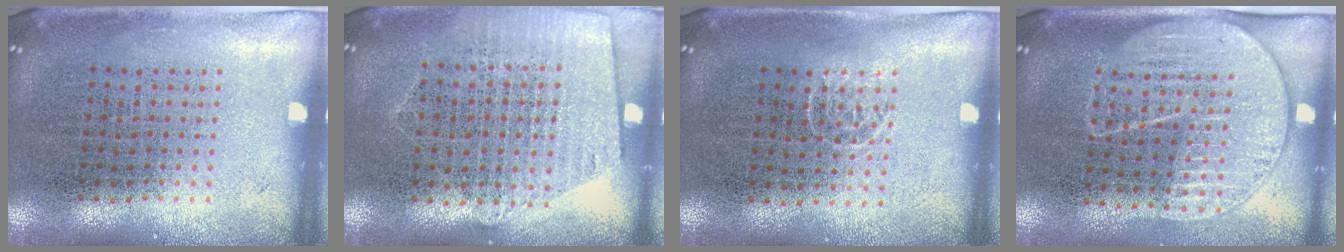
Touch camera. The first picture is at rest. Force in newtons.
{"total": 1.2, "press": 1.1, "slide": 0.6}
{"total": 0.7, "press": 0.5, "slide": 0.5}
{"total": 1.8, "press": 1.5, "slide": 0.9}